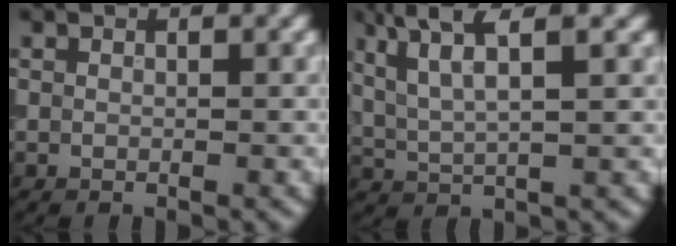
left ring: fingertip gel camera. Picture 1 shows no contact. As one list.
[{"total": 5.0, "force": [3.0, 0.8, 3.9], "torque": [-0.077, 0.016, 0.064]}]